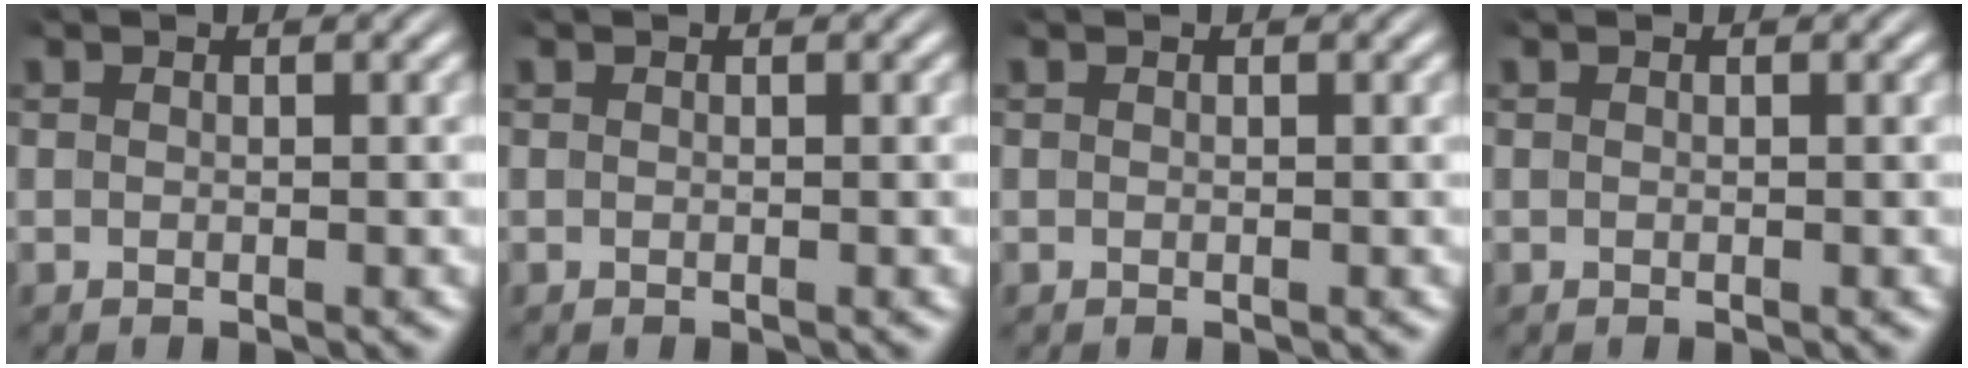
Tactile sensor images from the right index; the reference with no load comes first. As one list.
[{"total": 0.0}, {"total": 0.0}, {"total": 0.0}]